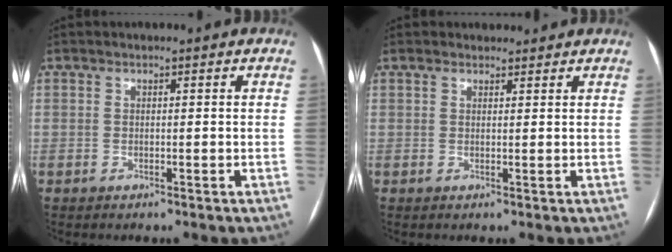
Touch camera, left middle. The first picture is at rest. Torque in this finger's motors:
{"motor_torque": [0.21, -0.47, -0.07, -0.02]}